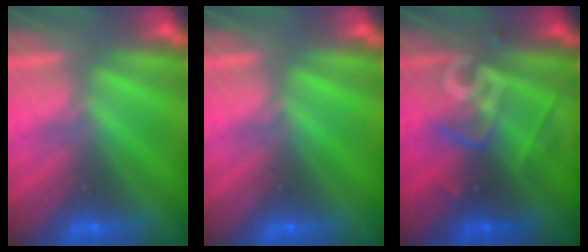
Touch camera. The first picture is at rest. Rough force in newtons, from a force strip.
{"total": 0.0}
{"total": 2.5}